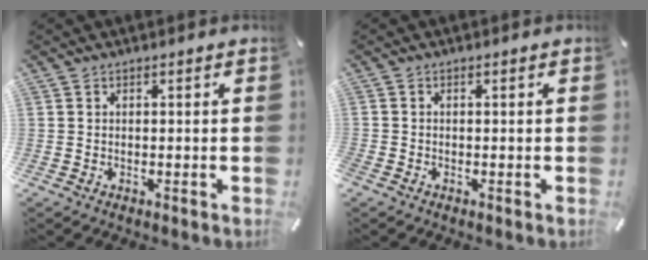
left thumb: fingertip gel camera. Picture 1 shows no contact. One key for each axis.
{"total": 0.7, "fx": -0.5, "fy": 0.5, "fz": 0.0, "tx": 0.003, "ty": 0.002, "tz": -0.010}